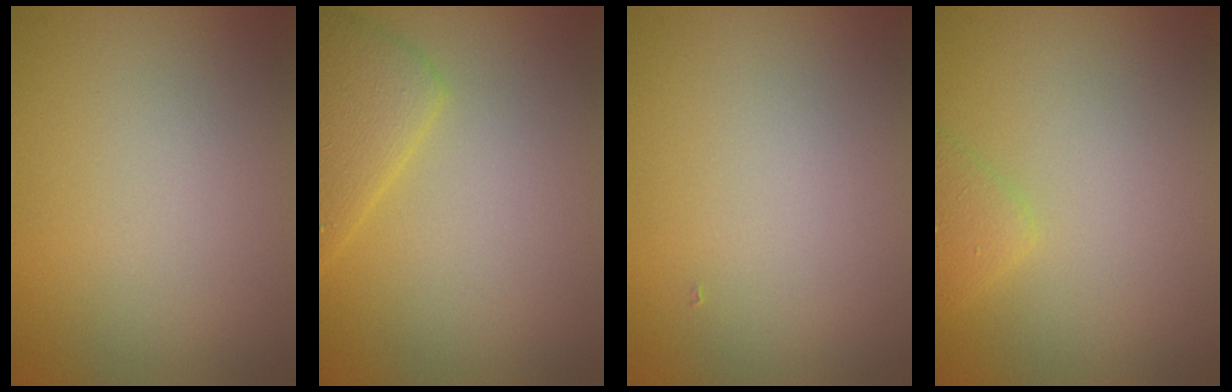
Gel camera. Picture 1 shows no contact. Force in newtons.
{"total": 3.0, "press": 3.0, "slide": 0.2}
{"total": 0.0}
{"total": 1.5, "press": 1.5, "slide": 0.0}